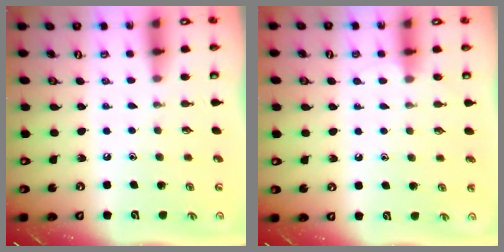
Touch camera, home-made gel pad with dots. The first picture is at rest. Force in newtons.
{"total": 2.7, "press": 2.7, "slide": 0.3}